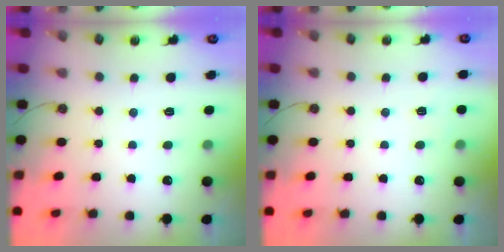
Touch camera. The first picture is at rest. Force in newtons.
{"total": 2.9, "press": 2.9, "slide": 0.2}